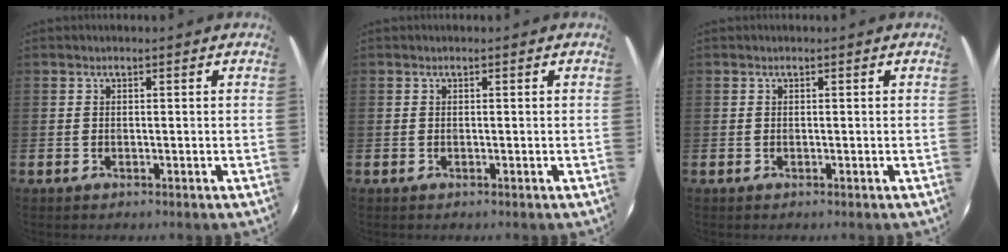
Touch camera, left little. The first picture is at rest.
{"total": 0.0}
{"total": 0.0}